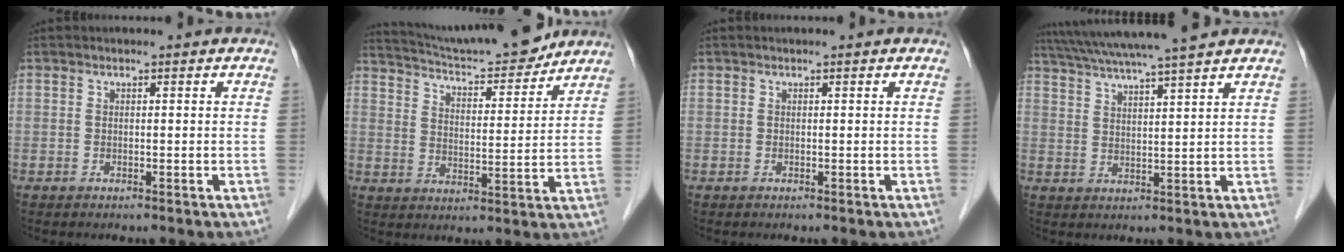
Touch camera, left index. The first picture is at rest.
{"total": 16.9, "force": [15.7, 1.7, 6.0], "torque": [-0.103, 0.002, 0.236]}
{"total": 0.5, "force": [0.5, 0.0, 0.2], "torque": [0.000, 0.002, 0.006]}
{"total": 14.4, "force": [12.5, -0.5, 7.0], "torque": [-0.131, 0.027, 0.186]}